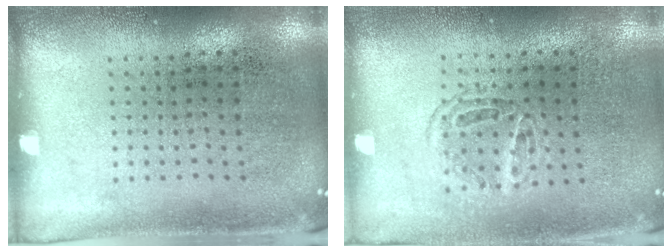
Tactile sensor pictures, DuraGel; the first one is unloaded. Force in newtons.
{"total": 1.3, "press": 1.1, "slide": 0.7}